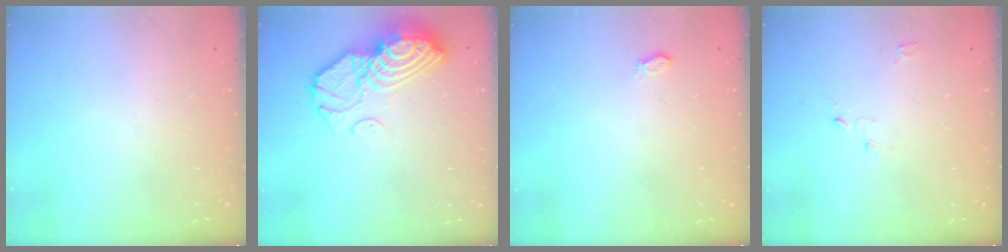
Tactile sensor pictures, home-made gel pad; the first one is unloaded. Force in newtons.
{"total": 15.9, "press": 15.8, "slide": 1.6}
{"total": 2.9, "press": 2.7, "slide": 1.1}
{"total": 2.9, "press": 2.8, "slide": 0.3}